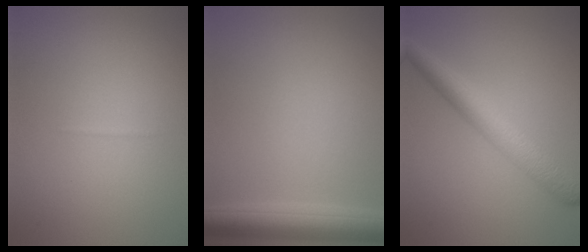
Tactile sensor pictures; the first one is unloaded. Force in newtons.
{"total": 4.8, "press": 4.8, "slide": 0.3}
{"total": 4.5, "press": 4.5, "slide": 0.1}